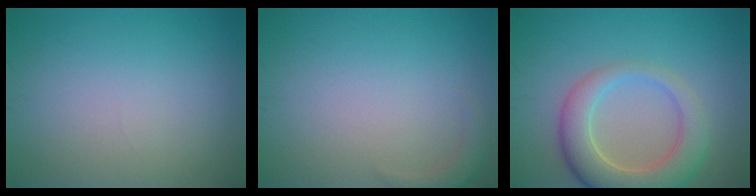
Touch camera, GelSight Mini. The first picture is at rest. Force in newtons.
{"total": 1.6, "press": 1.6, "slide": 0.3}
{"total": 6.6, "press": 6.5, "slide": 0.8}